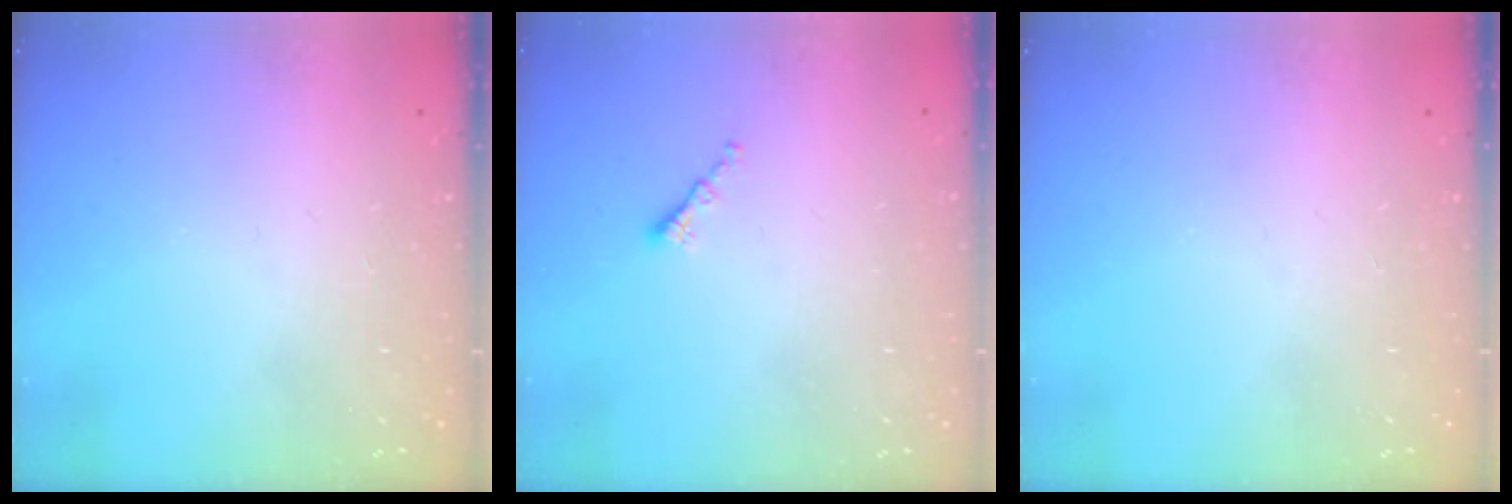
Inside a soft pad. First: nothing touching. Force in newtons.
{"total": 1.3, "press": 1.2, "slide": 0.6}
{"total": 0.0}